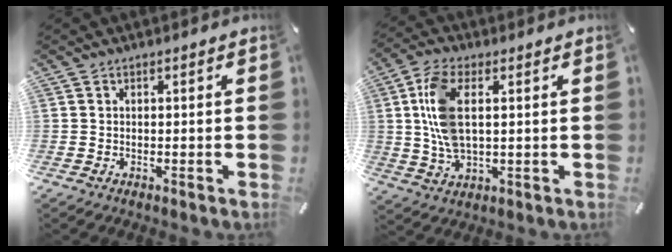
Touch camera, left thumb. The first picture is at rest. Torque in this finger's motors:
{"motor_torque": [0.55, 0.63, 1.55, -0.48, 0.58]}